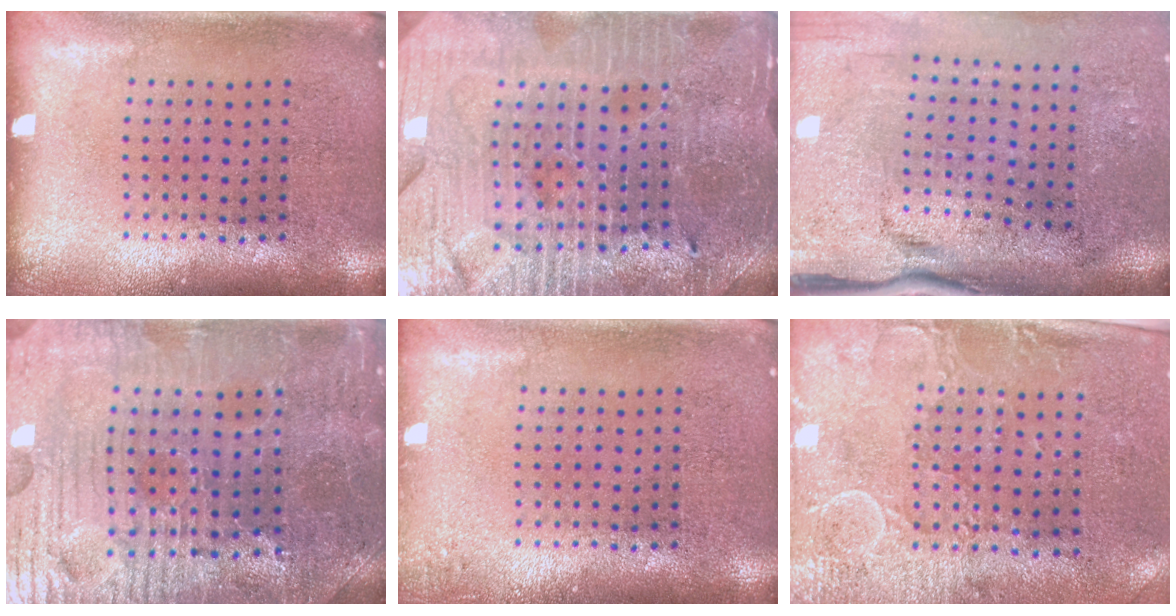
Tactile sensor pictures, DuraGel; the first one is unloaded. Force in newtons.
{"total": 4.5, "press": 4.3, "slide": 1.3}
{"total": 4.5, "press": 3.7, "slide": 2.5}
{"total": 4.1, "press": 4.0, "slide": 0.5}
{"total": 0.8, "press": 0.8, "slide": 0.2}
{"total": 3.0, "press": 2.4, "slide": 1.7}